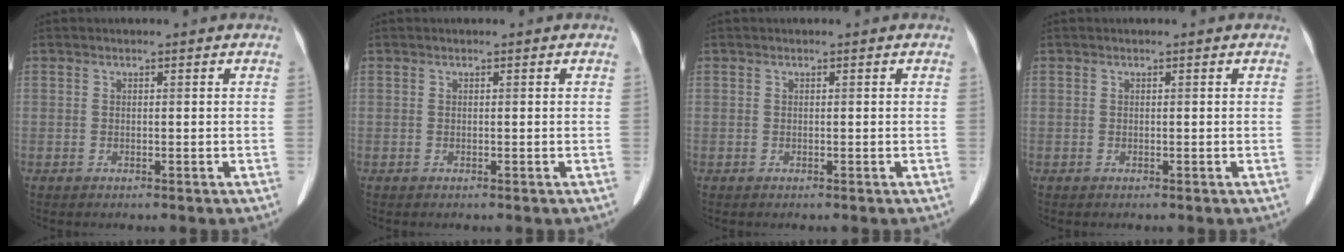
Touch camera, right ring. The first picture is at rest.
{"total": 0.0}
{"total": 0.0}
{"total": 0.0}